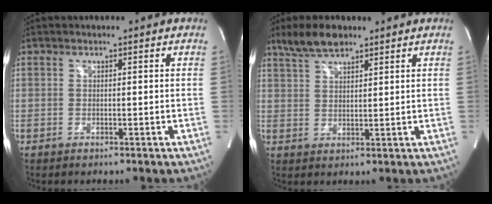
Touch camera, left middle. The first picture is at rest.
{"total": 6.0, "force": [4.8, 1.8, 3.2], "torque": [-0.071, 0.012, 0.094]}